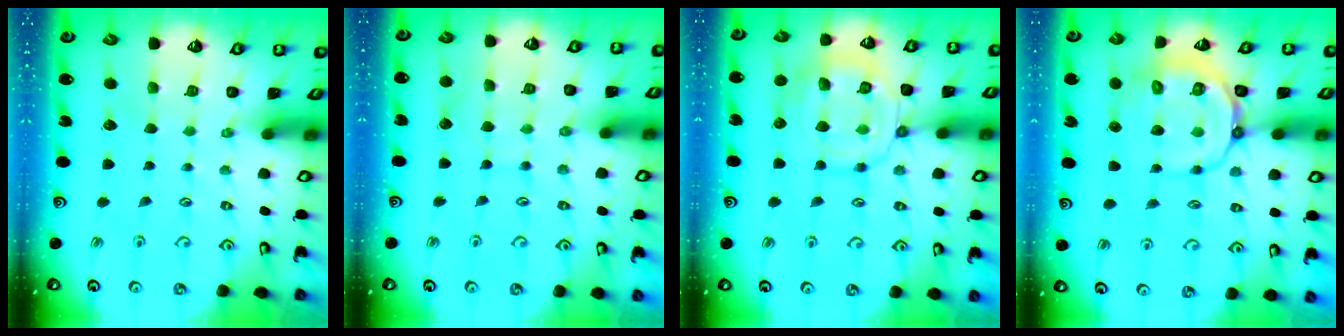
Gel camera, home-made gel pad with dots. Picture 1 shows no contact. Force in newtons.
{"total": 6.1, "press": 6.1, "slide": 0.6}
{"total": 14.2, "press": 14.2, "slide": 1.2}
{"total": 12.1, "press": 12.0, "slide": 2.0}